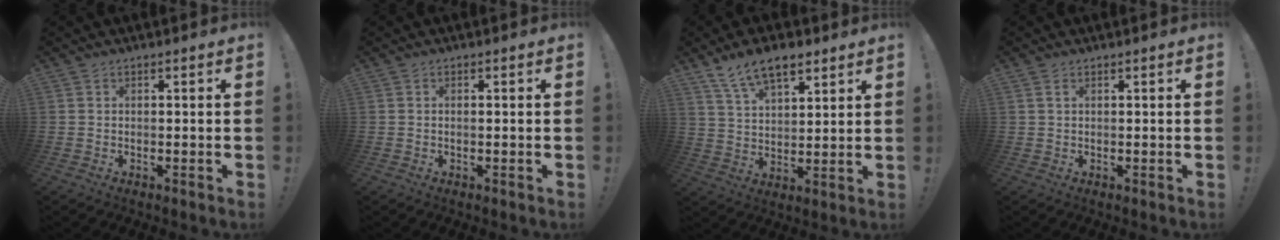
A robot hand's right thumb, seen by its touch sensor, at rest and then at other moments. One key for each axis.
{"total": 0.6, "fx": -0.2, "fy": 0.1, "fz": 0.6, "tx": -0.009, "ty": -0.001, "tz": -0.004}
{"total": 11.2, "fx": 7.6, "fy": 5.2, "fz": 6.3, "tx": -0.107, "ty": -0.029, "tz": 0.143}
{"total": 1.4, "fx": 0.7, "fy": 0.6, "fz": 1.0, "tx": -0.021, "ty": 0.001, "tz": 0.014}